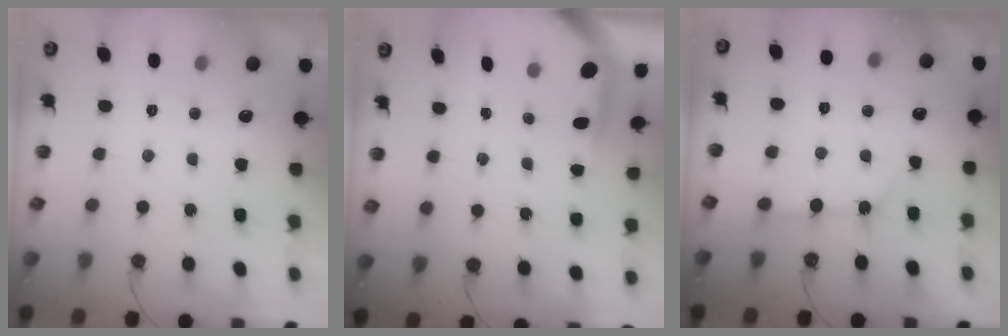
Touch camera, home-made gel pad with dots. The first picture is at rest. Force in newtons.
{"total": 3.6, "press": 3.6, "slide": 0.4}
{"total": 3.9, "press": 3.9, "slide": 0.3}